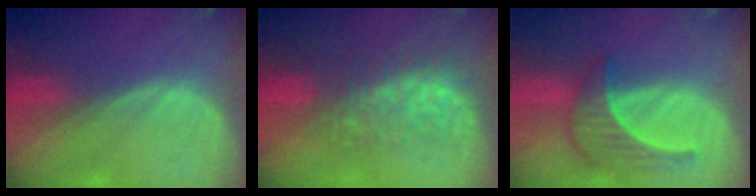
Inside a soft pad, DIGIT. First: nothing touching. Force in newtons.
{"total": 7.8, "press": 7.6, "slide": 1.3}
{"total": 6.4, "press": 6.4, "slide": 0.3}